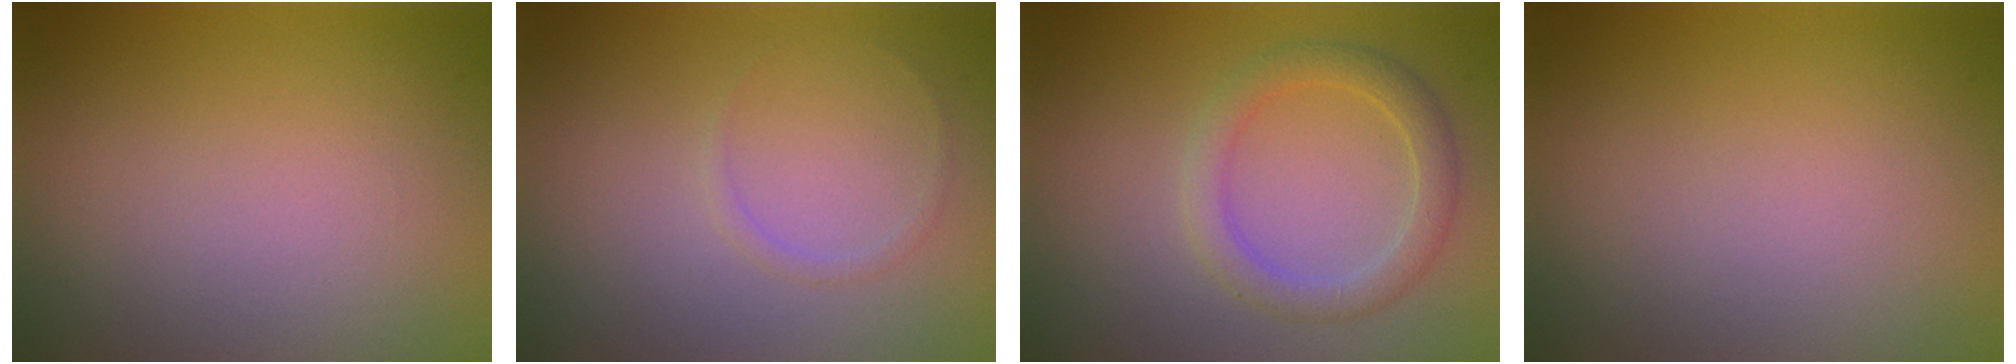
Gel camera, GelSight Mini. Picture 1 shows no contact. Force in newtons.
{"total": 0.5, "press": 0.5, "slide": 0.1}
{"total": 2.7, "press": 2.7, "slide": 0.1}
{"total": 0.0}